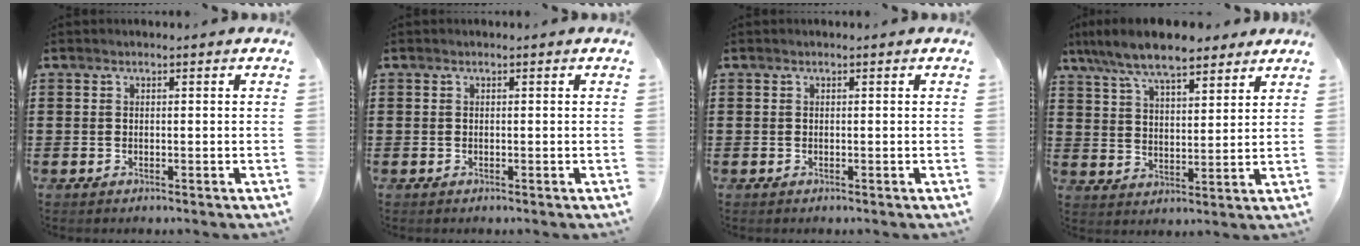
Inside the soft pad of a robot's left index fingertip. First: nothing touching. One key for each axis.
{"total": 0.0}
{"total": 0.0}
{"total": 9.0, "fx": 7.7, "fy": 2.1, "fz": 4.2, "tx": -0.107, "ty": -0.014, "tz": 0.142}